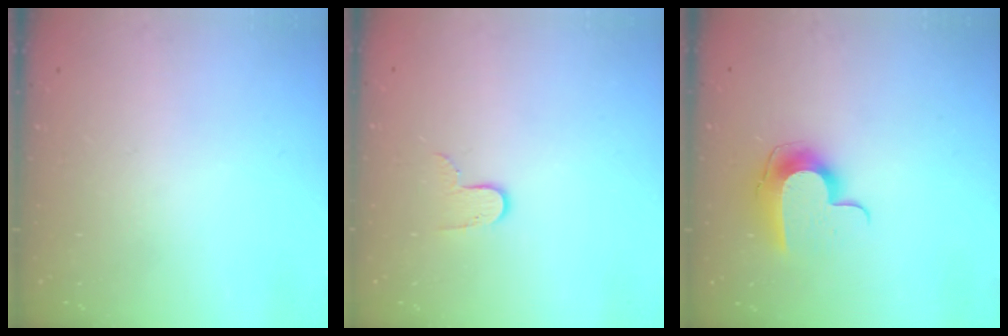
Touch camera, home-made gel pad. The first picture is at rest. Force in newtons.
{"total": 6.3, "press": 6.3, "slide": 0.5}
{"total": 10.2, "press": 10.2, "slide": 0.2}